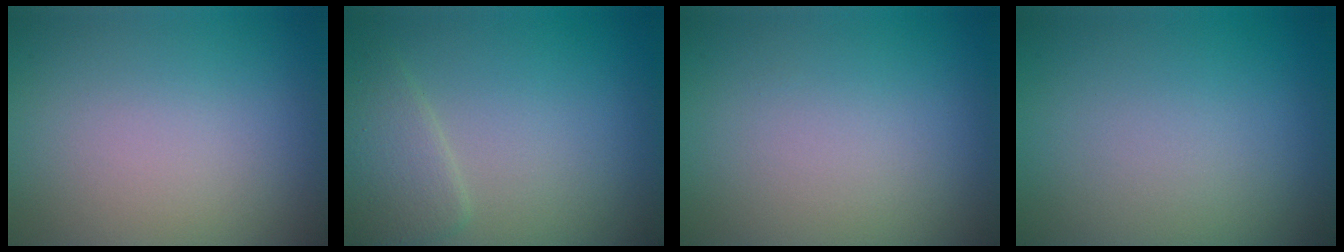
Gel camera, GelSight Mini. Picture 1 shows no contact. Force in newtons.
{"total": 2.7, "press": 2.7, "slide": 0.1}
{"total": 0.0}
{"total": 0.0}